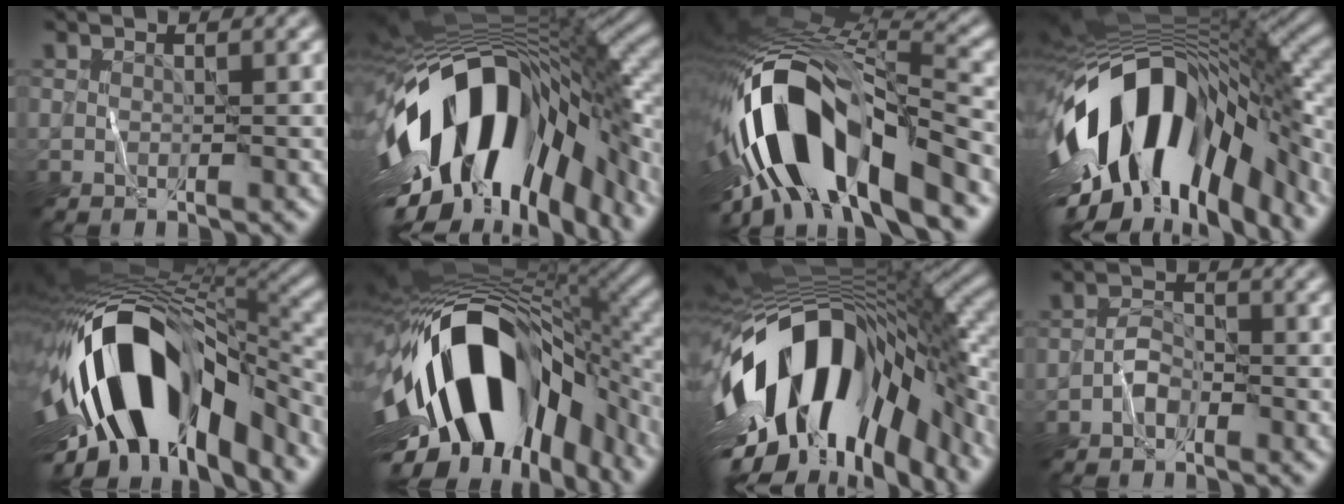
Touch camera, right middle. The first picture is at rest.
{"total": 16.7, "force": [-4.7, 8.1, 13.8], "torque": [-0.231, -0.009, -0.080]}
{"total": 15.9, "force": [-5.4, 6.8, 13.3], "torque": [-0.234, 0.014, -0.091]}
{"total": 15.3, "force": [-5.0, 7.5, 12.3], "torque": [-0.214, 0.002, -0.087]}
{"total": 16.9, "force": [-5.0, 8.5, 13.7], "torque": [-0.238, 0.005, -0.083]}
{"total": 18.7, "force": [-4.4, 9.7, 15.4], "torque": [-0.271, -0.016, -0.064]}
{"total": 16.8, "force": [-4.7, 8.2, 13.9], "torque": [-0.237, -0.011, -0.082]}
{"total": 1.7, "force": [-1.0, 1.1, 0.9], "torque": [-0.013, 0.009, -0.023]}